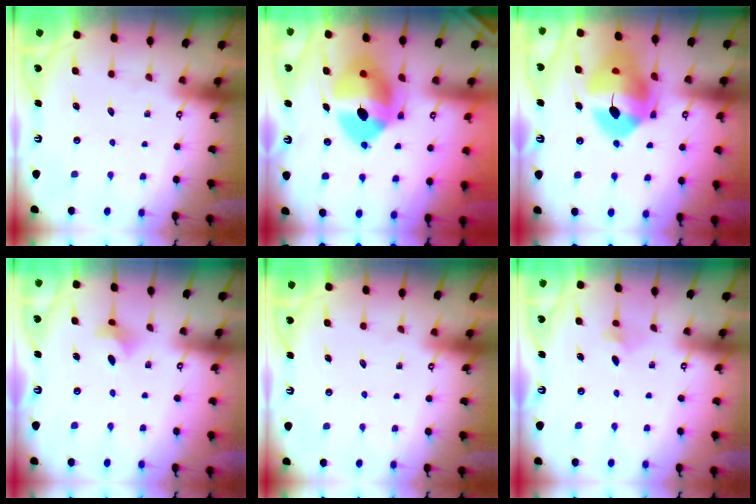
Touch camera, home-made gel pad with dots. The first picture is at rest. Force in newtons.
{"total": 15.8, "press": 15.7, "slide": 2.2}
{"total": 16.0, "press": 15.8, "slide": 2.1}
{"total": 3.6, "press": 3.6, "slide": 0.7}
{"total": 0.0}
{"total": 2.1, "press": 2.1, "slide": 0.5}